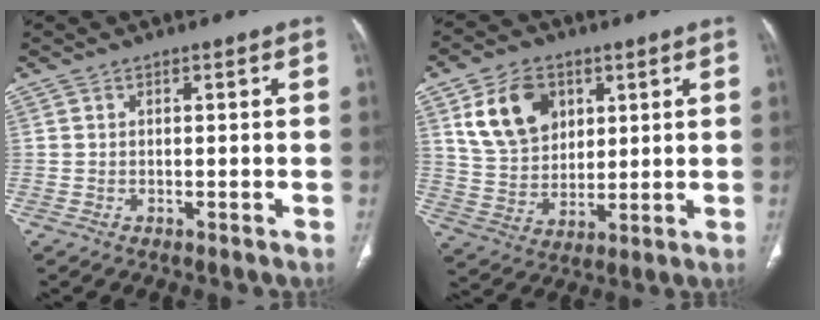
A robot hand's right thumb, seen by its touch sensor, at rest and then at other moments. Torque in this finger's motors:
{"motor_torque": [-0.62, 0.76, 0.18, -0.13, 0.15]}